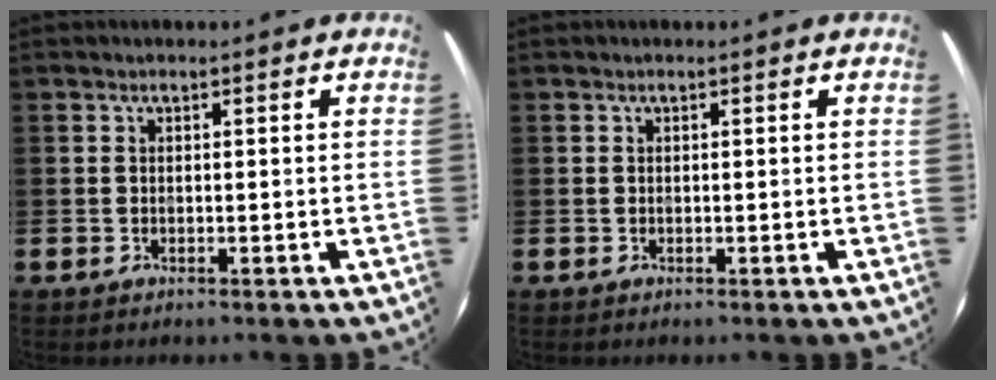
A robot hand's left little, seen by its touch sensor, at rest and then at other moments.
{"total": 0.0}